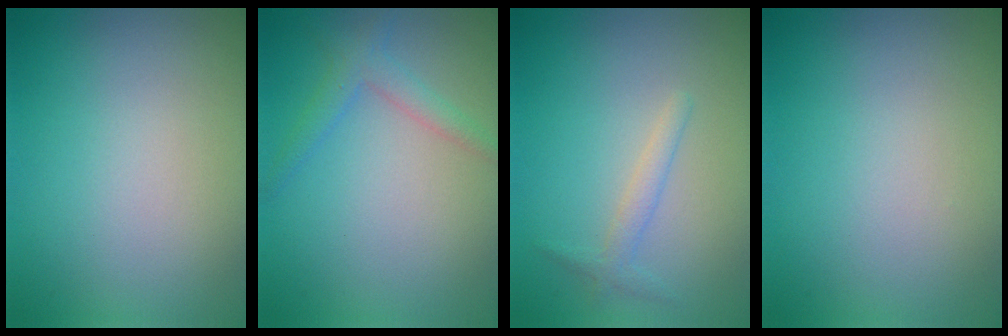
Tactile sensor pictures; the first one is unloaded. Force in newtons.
{"total": 2.0, "press": 2.0, "slide": 0.1}
{"total": 1.4, "press": 1.4, "slide": 0.1}
{"total": 0.0}